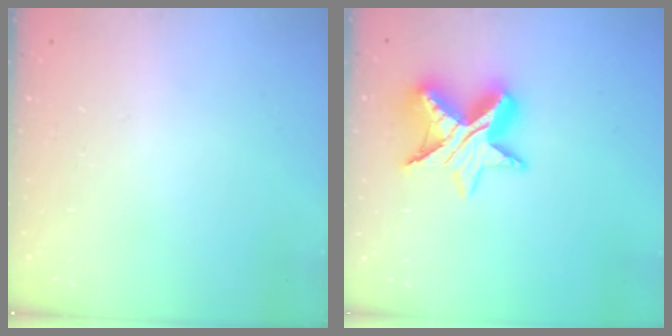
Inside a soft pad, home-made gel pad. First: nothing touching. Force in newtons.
{"total": 11.4, "press": 11.4, "slide": 0.6}